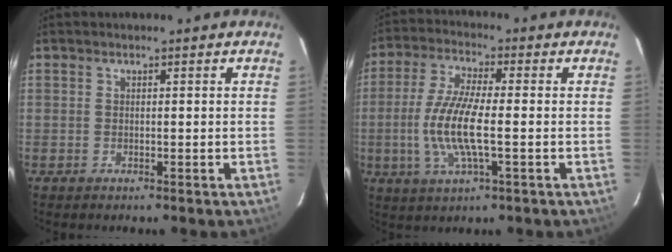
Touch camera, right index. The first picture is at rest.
{"total": 11.0, "force": [-1.7, 2.5, 10.6], "torque": [-0.219, -0.005, -0.038]}